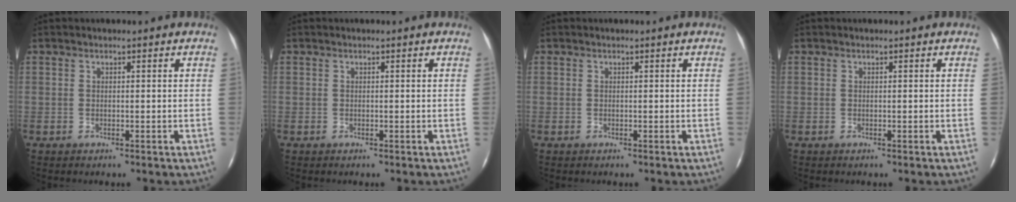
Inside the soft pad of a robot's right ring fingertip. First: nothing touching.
{"total": 0.0}
{"total": 0.0}
{"total": 0.0}